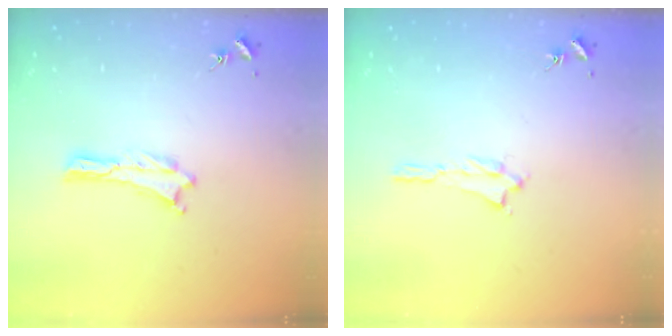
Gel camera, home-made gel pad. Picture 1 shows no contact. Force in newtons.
{"total": 1.2, "press": 1.2, "slide": 0.3}